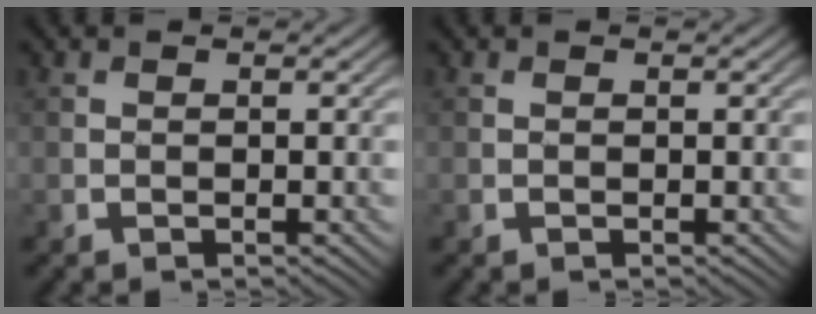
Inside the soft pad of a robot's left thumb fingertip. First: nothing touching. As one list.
[{"total": 0.0}]